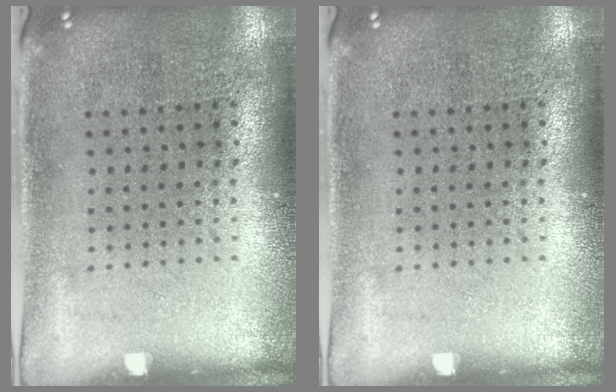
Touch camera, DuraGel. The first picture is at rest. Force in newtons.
{"total": 0.0}